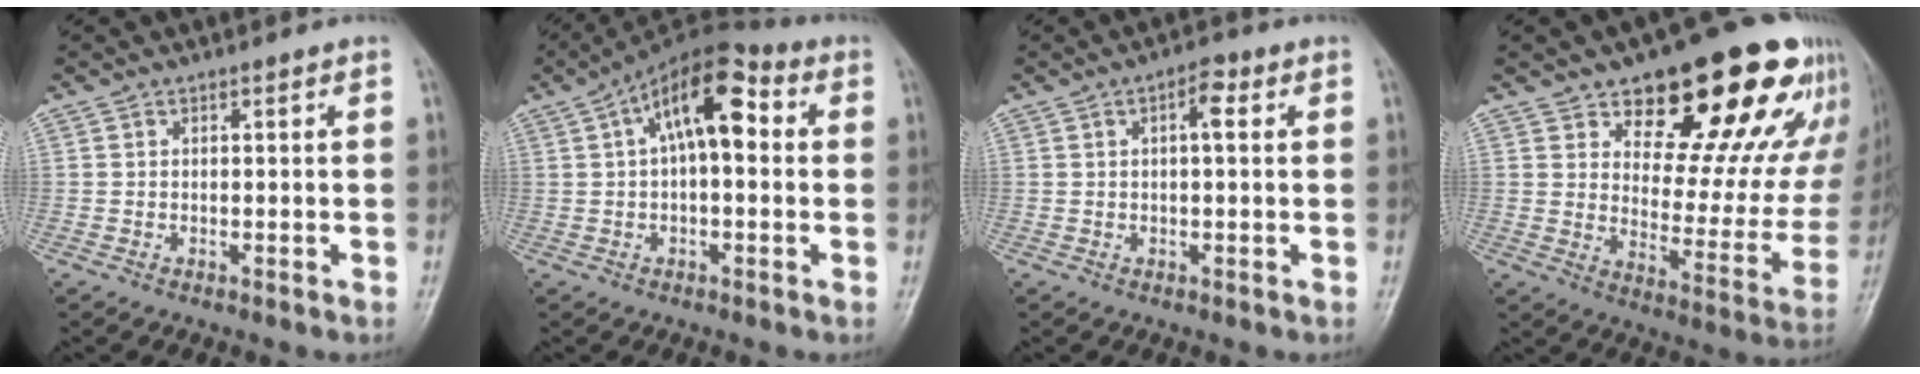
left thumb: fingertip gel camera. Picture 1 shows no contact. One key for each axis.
{"total": 12.9, "fx": 2.9, "fy": 6.1, "fz": 11.0, "tx": -0.168, "ty": 0.036, "tz": 0.038}
{"total": 3.6, "fx": 0.9, "fy": 1.4, "fz": 3.2, "tx": -0.047, "ty": 0.009, "tz": 0.009}
{"total": 24.9, "fx": 15.9, "fy": 11.0, "fz": 15.7, "tx": -0.153, "ty": -0.071, "tz": 0.221}